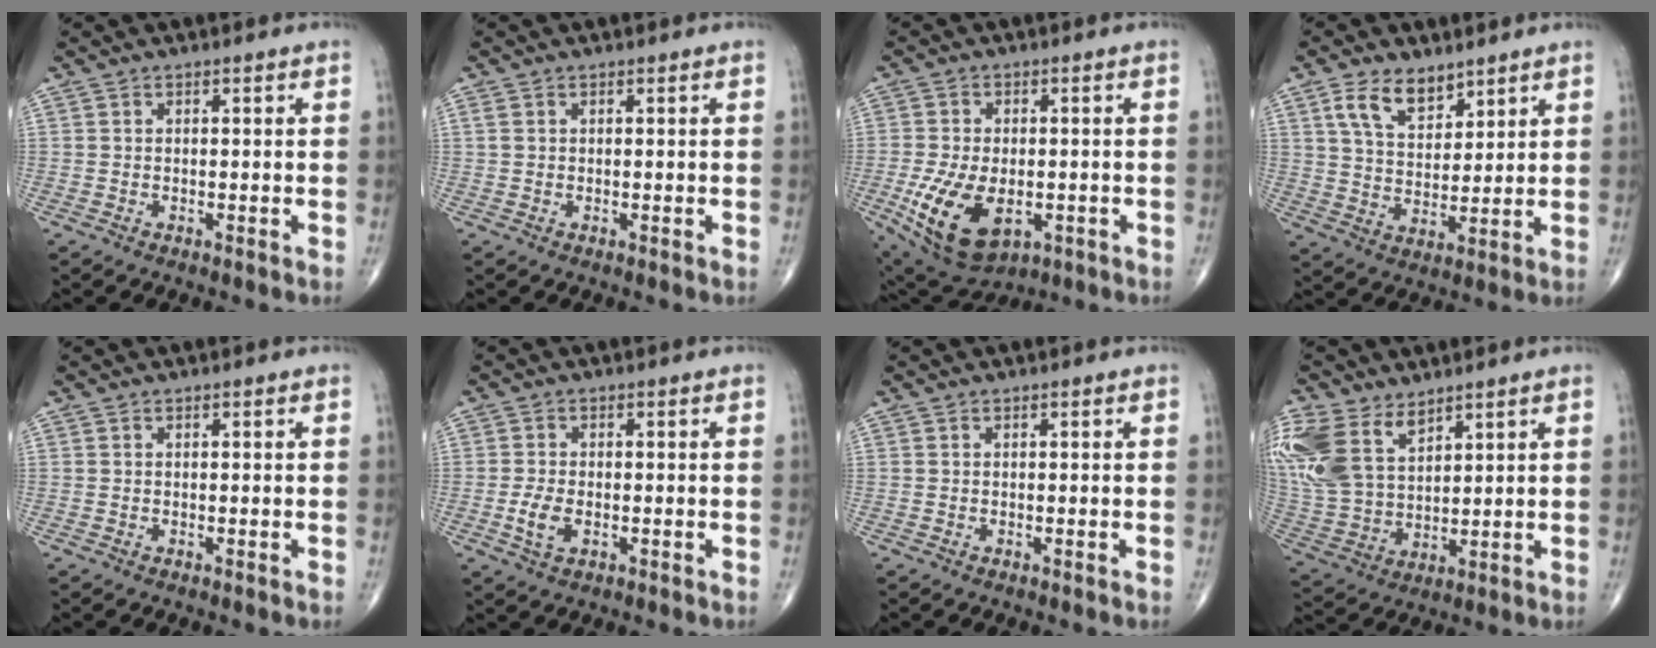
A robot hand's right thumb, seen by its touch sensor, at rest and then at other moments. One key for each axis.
{"total": 0.9, "fx": 0.4, "fy": 0.6, "fz": 0.6, "tx": -0.017, "ty": 0.009, "tz": 0.012}
{"total": 14.1, "fx": -3.9, "fy": 8.1, "fz": 10.8, "tx": -0.197, "ty": -0.004, "tz": -0.048}
{"total": 8.7, "fx": 5.4, "fy": 4.8, "fz": 4.9, "tx": -0.067, "ty": -0.032, "tz": 0.105}
{"total": 0.0}
{"total": 3.9, "fx": -1.0, "fy": 2.1, "fz": 3.1, "tx": -0.066, "ty": -0.002, "tz": -0.019}
{"total": 0.0}
{"total": 18.3, "fx": 9.9, "fy": 11.3, "fz": 10.5, "tx": -0.254, "ty": -0.011, "tz": 0.209}